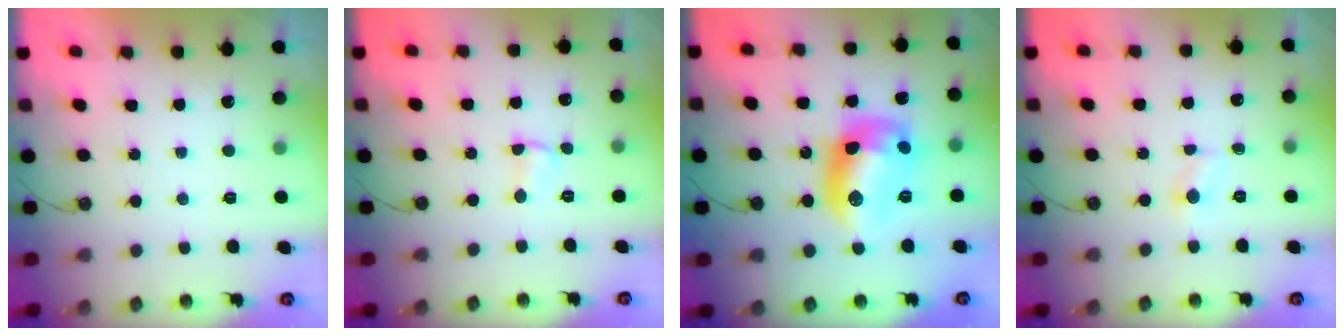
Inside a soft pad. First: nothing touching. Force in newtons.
{"total": 1.9, "press": 1.9, "slide": 0.3}
{"total": 13.6, "press": 13.6, "slide": 0.9}
{"total": 3.1, "press": 3.1, "slide": 0.4}